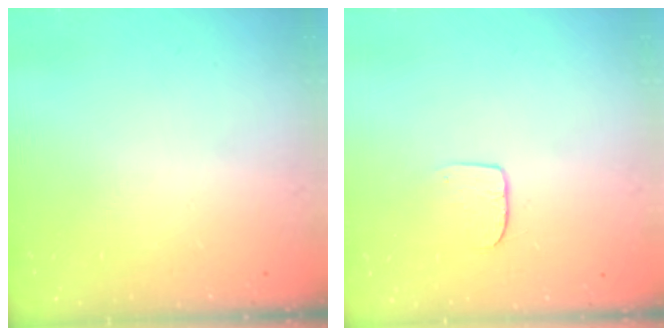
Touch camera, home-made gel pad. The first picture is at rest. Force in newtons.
{"total": 6.3, "press": 6.3, "slide": 0.6}